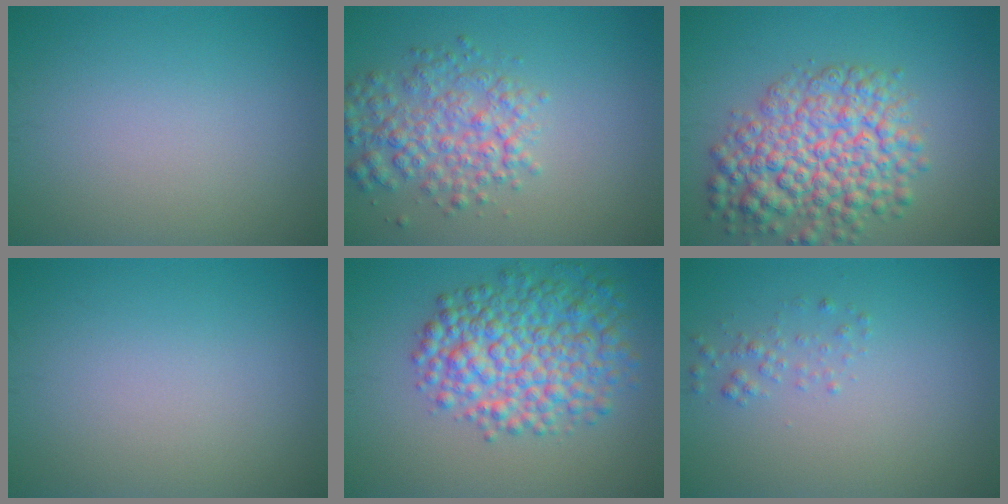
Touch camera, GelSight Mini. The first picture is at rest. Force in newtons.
{"total": 4.5, "press": 4.5, "slide": 0.2}
{"total": 7.9, "press": 7.9, "slide": 0.3}
{"total": 0.0}
{"total": 7.7, "press": 7.7, "slide": 0.2}
{"total": 1.2, "press": 1.2, "slide": 0.1}